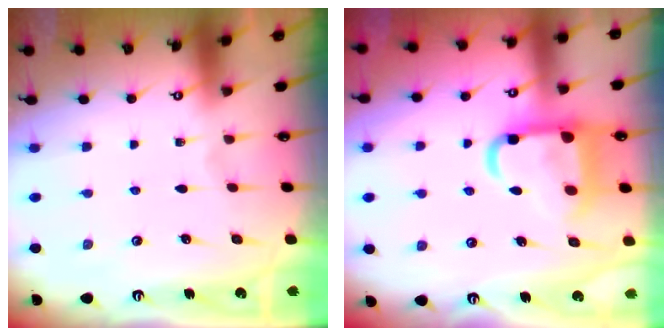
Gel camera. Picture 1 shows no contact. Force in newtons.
{"total": 13.0, "press": 12.9, "slide": 1.6}